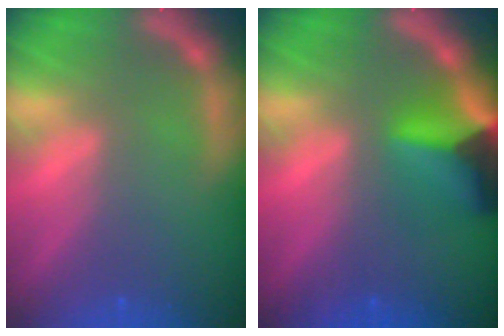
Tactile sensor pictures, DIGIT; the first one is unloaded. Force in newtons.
{"total": 7.4}